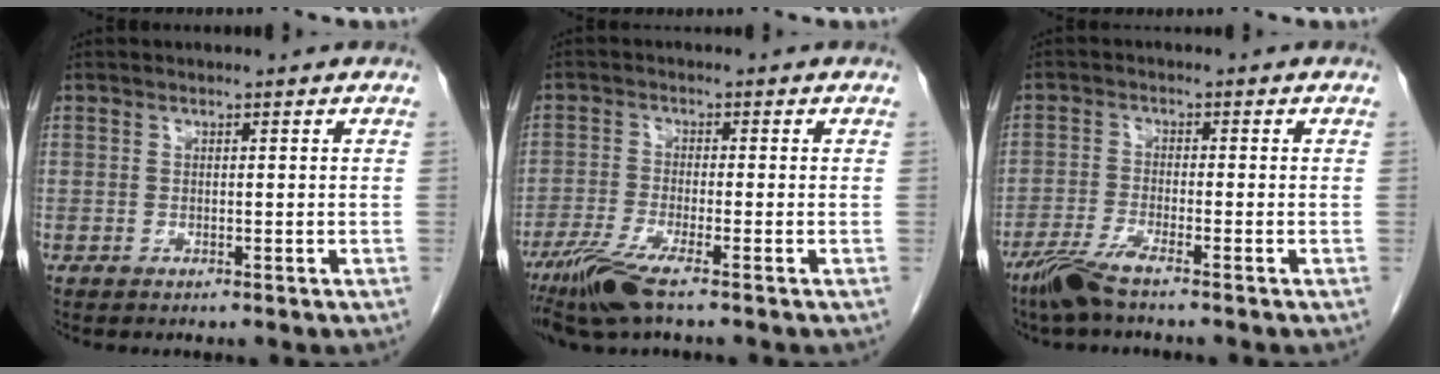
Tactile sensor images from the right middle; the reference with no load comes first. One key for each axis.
{"total": 6.4, "fx": -4.5, "fy": 0.0, "fz": 4.6, "tx": -0.095, "ty": -0.021, "tz": -0.089}
{"total": 4.7, "fx": -3.6, "fy": 0.0, "fz": 3.0, "tx": -0.070, "ty": -0.015, "tz": -0.077}